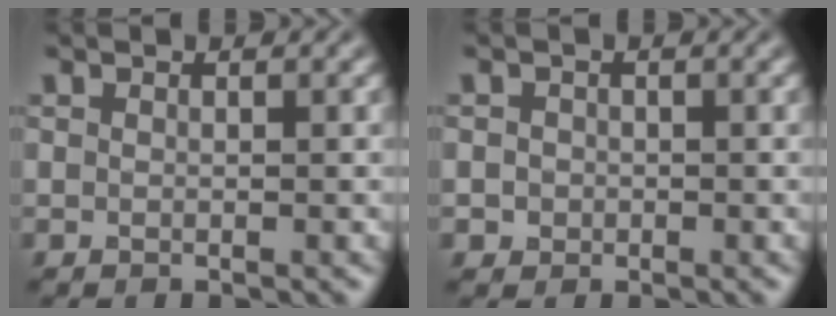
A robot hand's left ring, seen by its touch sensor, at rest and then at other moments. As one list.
[{"total": 1.1, "force": [-0.2, 1.1, 0.1], "torque": [0.009, -0.005, -0.002]}]